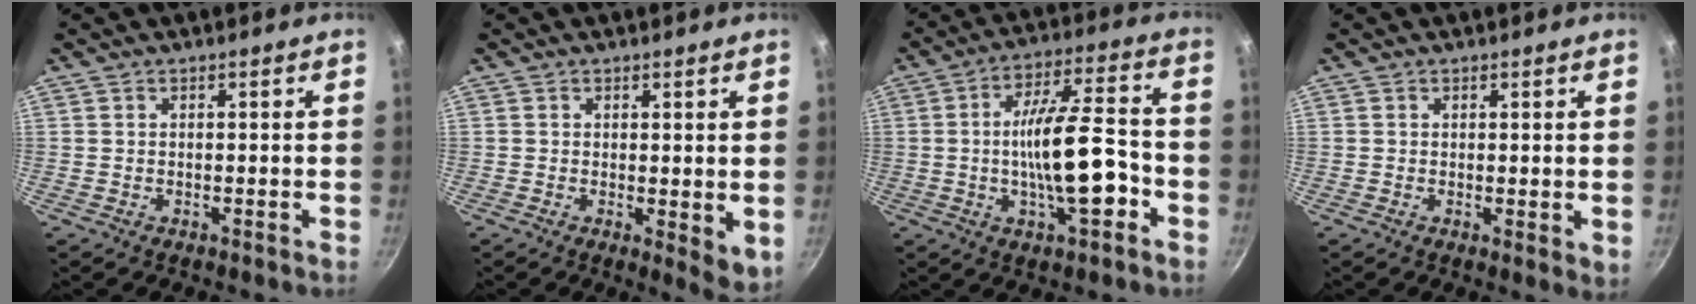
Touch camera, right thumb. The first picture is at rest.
{"total": 5.1, "force": [0.2, 2.2, 4.6], "torque": [-0.059, -0.016, 0.004]}
{"total": 14.8, "force": [-3.6, 4.6, 13.6], "torque": [-0.214, 0.032, -0.064]}
{"total": 2.1, "force": [0.5, 1.0, 1.8], "torque": [-0.022, -0.006, 0.006]}